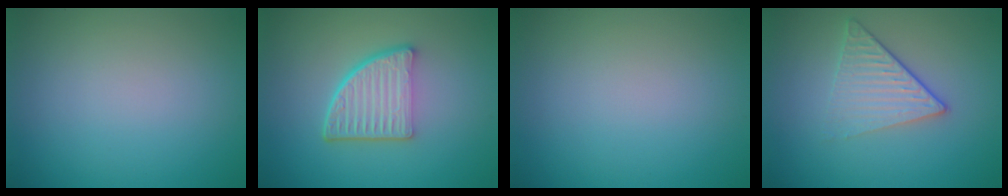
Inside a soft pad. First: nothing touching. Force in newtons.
{"total": 5.3, "press": 3.9, "slide": 3.7}
{"total": 0.0}
{"total": 3.5, "press": 2.8, "slide": 2.2}